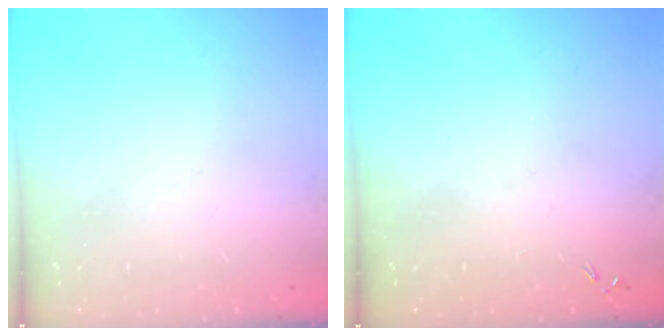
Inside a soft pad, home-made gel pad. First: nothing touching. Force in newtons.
{"total": 0.0}